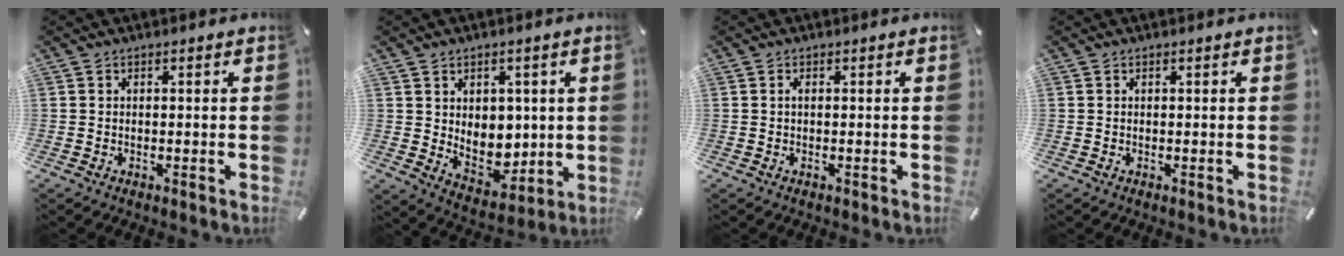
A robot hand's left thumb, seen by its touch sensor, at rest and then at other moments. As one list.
[{"total": 7.1, "force": [2.1, 6.0, 3.1], "torque": [-0.033, -0.026, 0.043]}, {"total": 0.8, "force": [0.0, 0.3, 0.8], "torque": [-0.015, 0.002, -0.001]}, {"total": 0.0}]